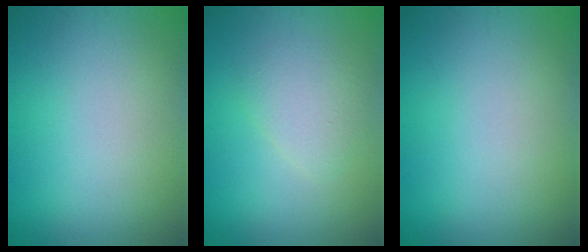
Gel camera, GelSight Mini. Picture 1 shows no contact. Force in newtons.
{"total": 2.4, "press": 2.4, "slide": 0.1}
{"total": 0.0}